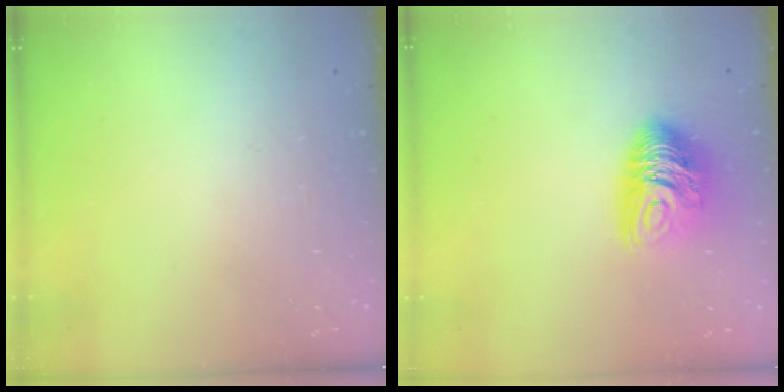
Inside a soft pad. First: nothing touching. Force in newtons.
{"total": 10.3, "press": 10.3, "slide": 0.4}